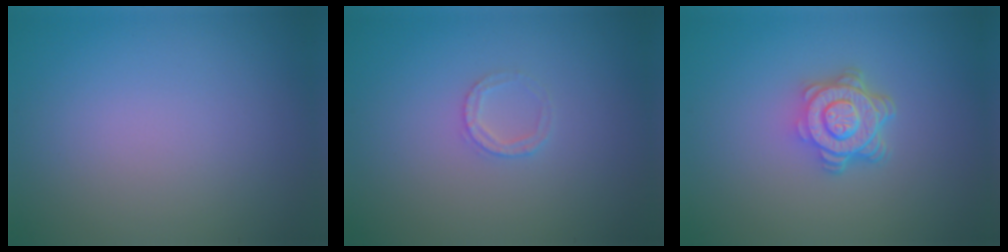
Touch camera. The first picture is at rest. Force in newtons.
{"total": 1.4, "press": 1.3, "slide": 0.2}
{"total": 4.9, "press": 3.7, "slide": 3.2}